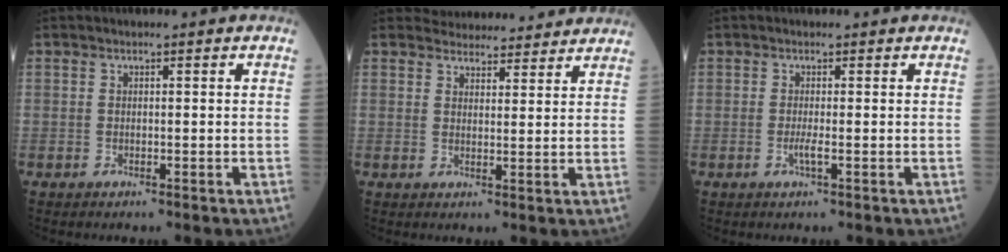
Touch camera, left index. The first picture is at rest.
{"total": 9.2, "force": [9.0, 2.1, 0.9], "torque": [0.003, 0.013, 0.105]}
{"total": 1.0, "force": [-0.3, -0.3, 1.0], "torque": [-0.024, -0.003, -0.005]}